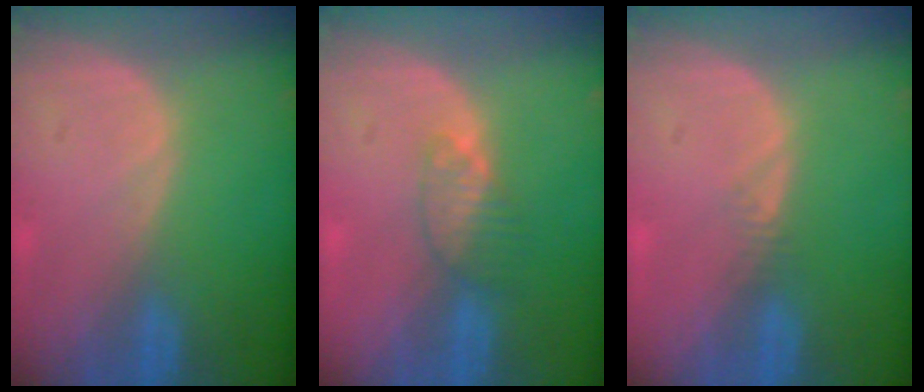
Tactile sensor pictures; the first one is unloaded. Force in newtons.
{"total": 3.3, "press": 3.1, "slide": 1.3}
{"total": 0.9, "press": 0.8, "slide": 0.4}